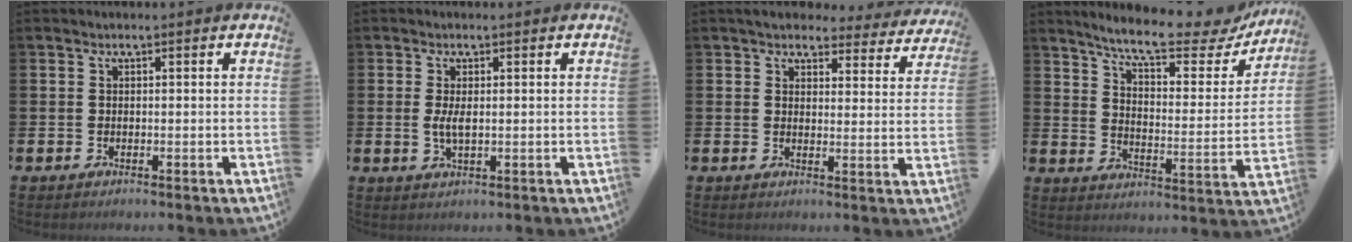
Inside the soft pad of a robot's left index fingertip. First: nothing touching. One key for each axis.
{"total": 2.4, "fx": 0.2, "fy": 0.9, "fz": 2.3, "tx": -0.040, "ty": 0.002, "tz": 0.001}
{"total": 4.3, "fx": 4.0, "fy": 1.6, "fz": 0.5, "tx": -0.017, "ty": -0.026, "tz": 0.068}
{"total": 9.6, "fx": 8.5, "fy": 1.7, "fz": 4.3, "tx": -0.103, "ty": -0.054, "tz": 0.141}